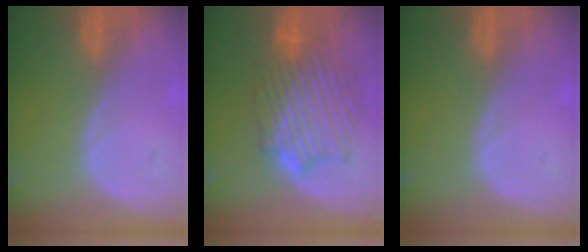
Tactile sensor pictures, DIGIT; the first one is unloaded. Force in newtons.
{"total": 9.8, "press": 9.8, "slide": 0.3}
{"total": 0.0}